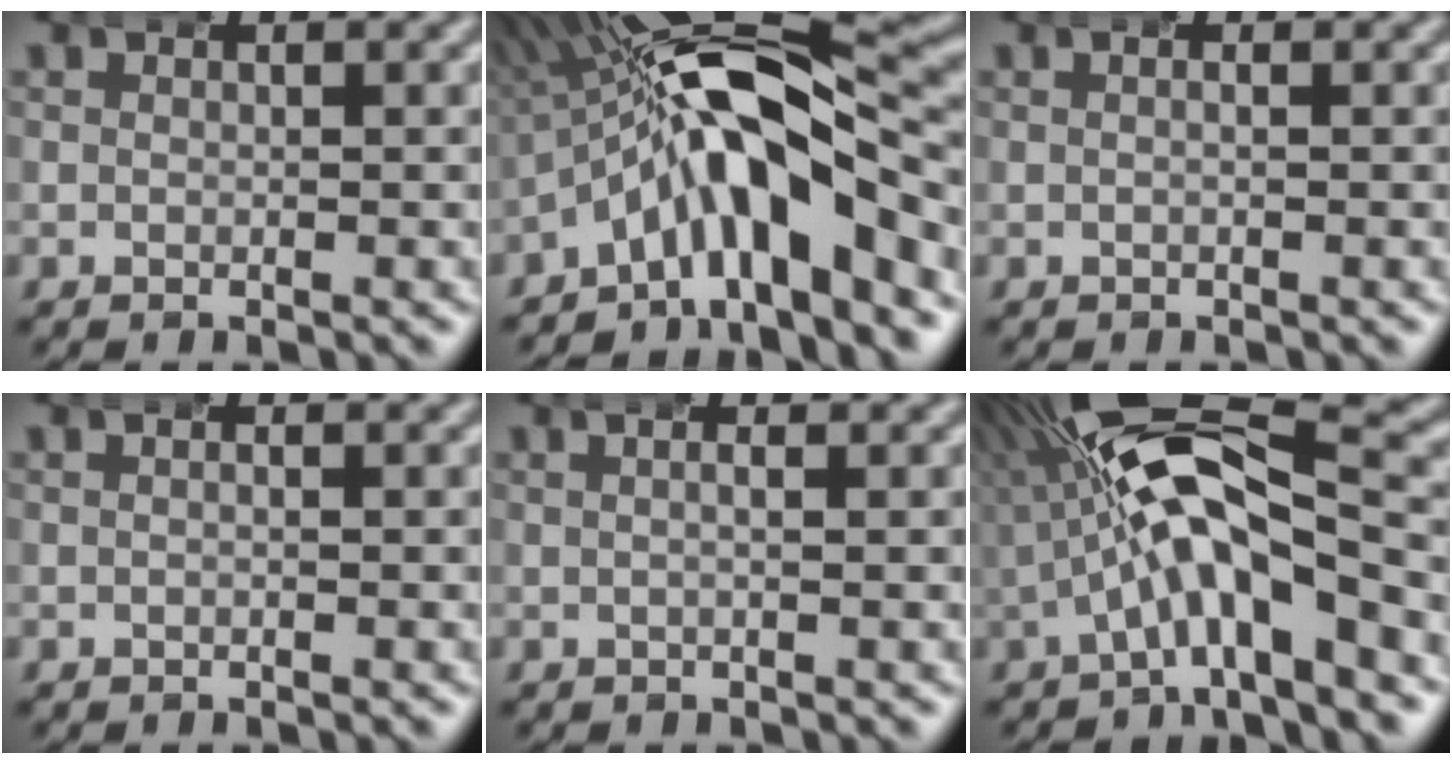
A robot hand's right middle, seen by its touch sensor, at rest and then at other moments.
{"total": 11.6, "force": [-1.1, 5.8, 10.0], "torque": [-0.177, 0.001, -0.023]}
{"total": 0.9, "force": [0.2, 0.1, 0.9], "torque": [-0.009, 0.008, -0.003]}
{"total": 0.6, "force": [0.1, 0.1, 0.6], "torque": [-0.005, 0.006, -0.003]}
{"total": 2.1, "force": [0.8, 0.7, 1.8], "torque": [-0.013, 0.020, 0.000]}
{"total": 10.9, "force": [1.7, 4.5, 9.8], "torque": [-0.173, 0.009, 0.020]}